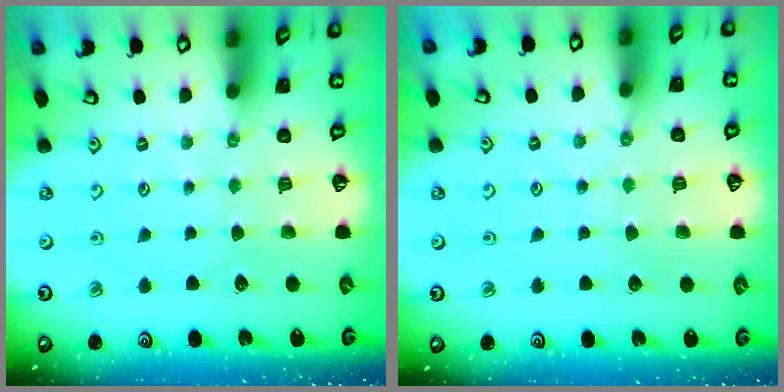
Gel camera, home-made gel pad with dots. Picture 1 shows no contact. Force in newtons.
{"total": 2.8, "press": 2.8, "slide": 0.5}